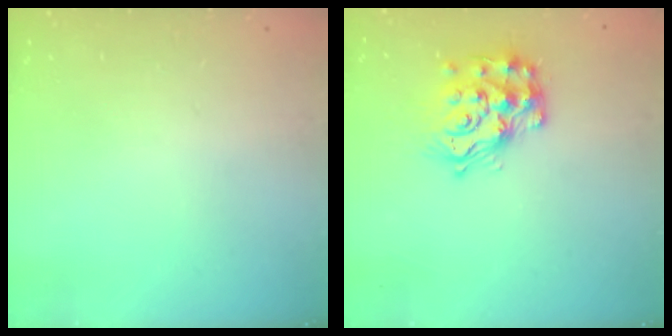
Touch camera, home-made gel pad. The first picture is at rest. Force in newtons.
{"total": 16.0, "press": 16.0, "slide": 1.0}